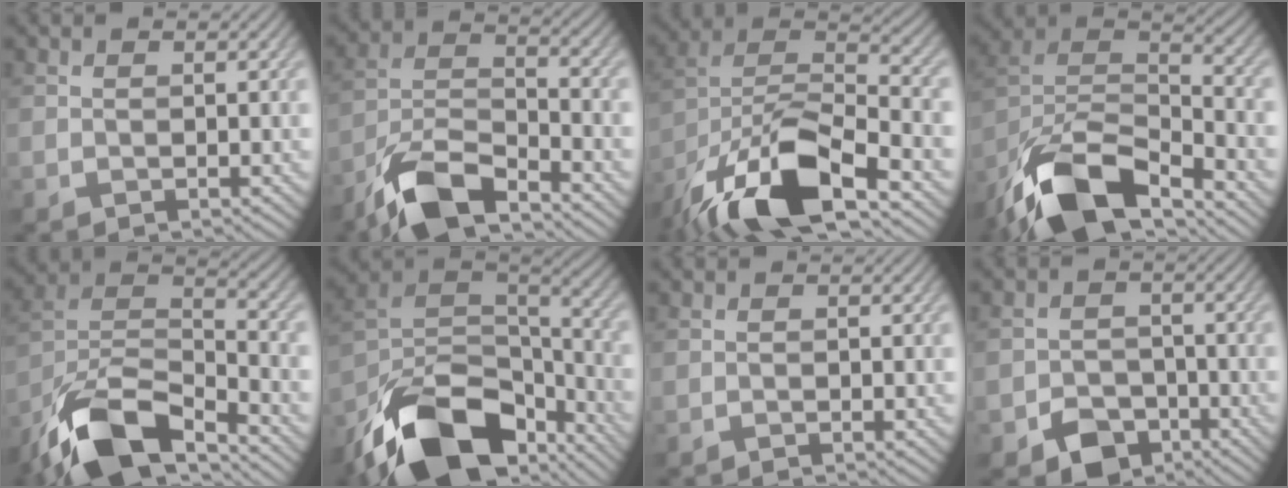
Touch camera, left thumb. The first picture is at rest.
{"total": 10.6, "force": [-8.0, 3.2, 6.3], "torque": [-0.123, -0.004, -0.167]}
{"total": 16.8, "force": [-10.8, 5.9, 11.4], "torque": [-0.238, -0.013, -0.203]}
{"total": 16.1, "force": [-11.3, 5.9, 9.7], "torque": [-0.226, -0.018, -0.203]}
{"total": 14.6, "force": [-10.5, 5.1, 8.8], "torque": [-0.191, -0.017, -0.203]}
{"total": 18.0, "force": [-11.7, 8.6, 10.7], "torque": [-0.240, -0.037, -0.194]}
{"total": 0.0}
{"total": 5.7, "force": [-3.5, 3.9, 2.2], "torque": [-0.035, -0.011, -0.063]}